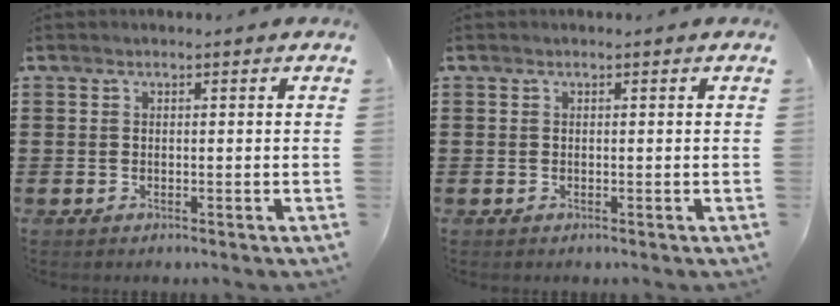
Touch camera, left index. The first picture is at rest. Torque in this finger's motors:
{"motor_torque": [0.00, 0.00, 0.00, -0.01]}